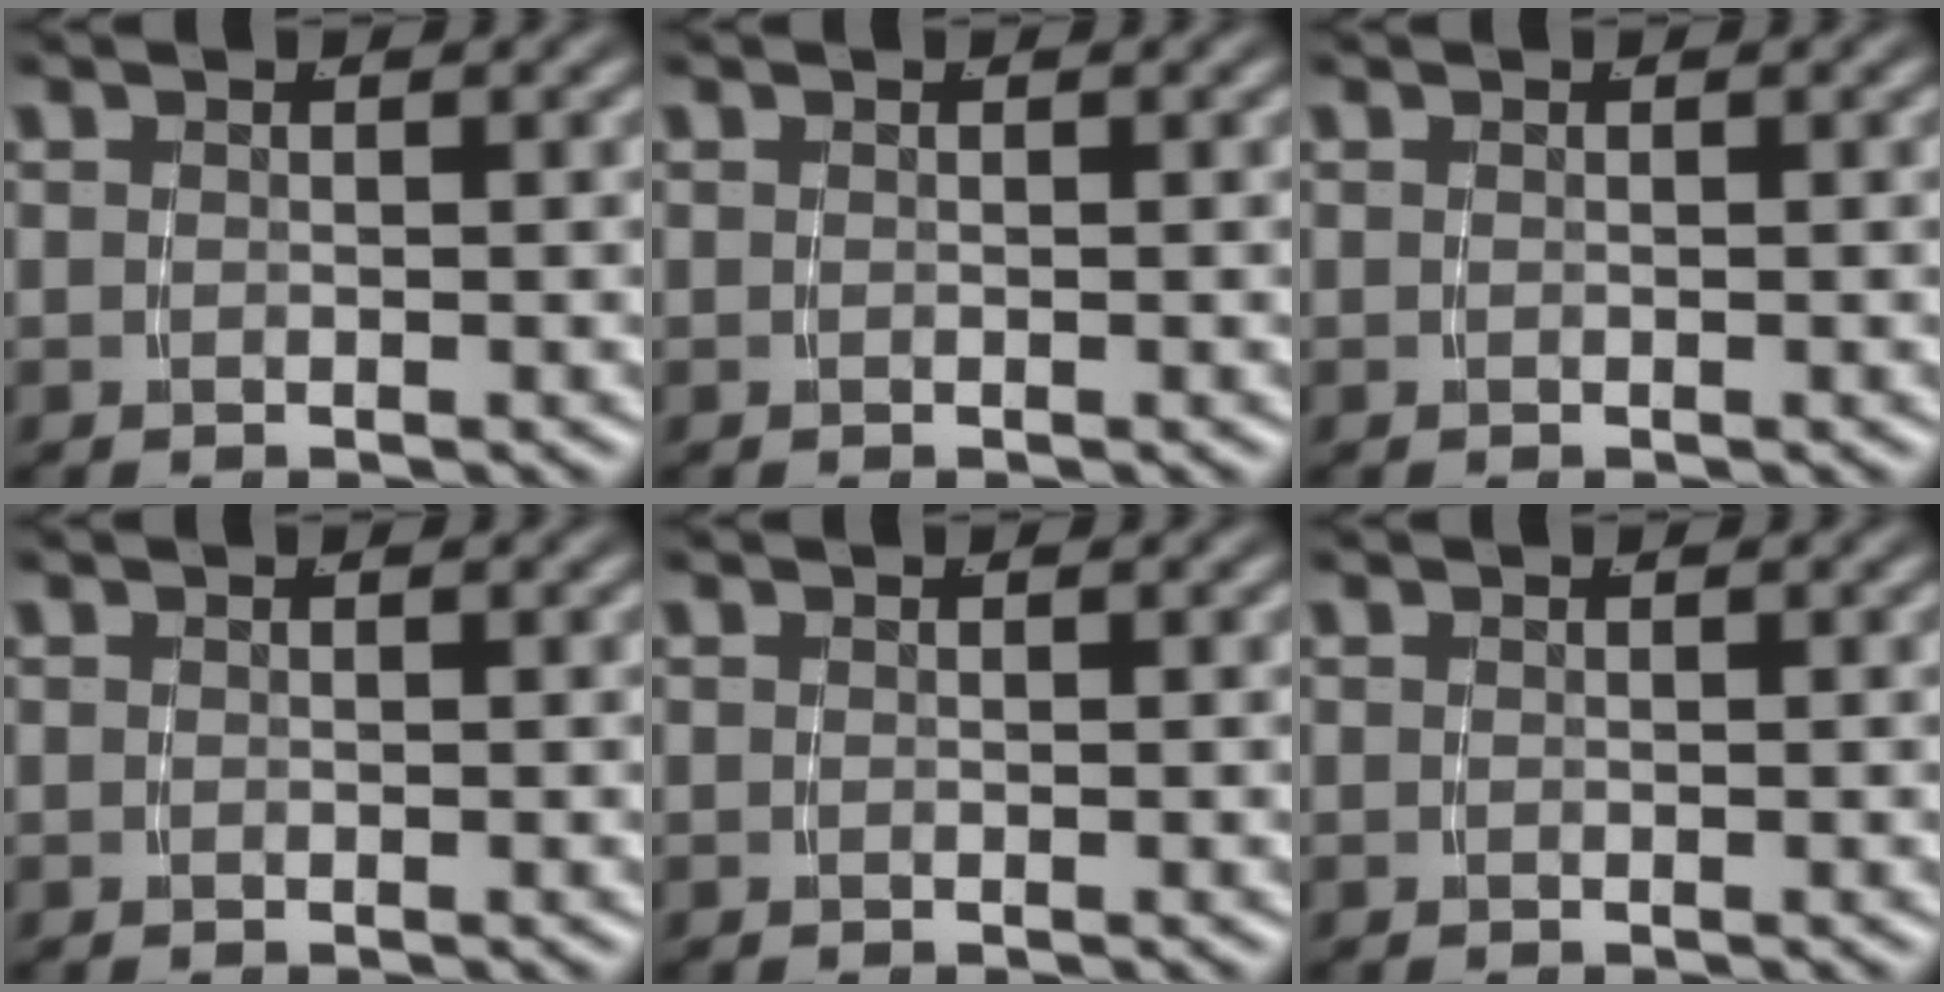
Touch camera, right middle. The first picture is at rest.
{"total": 0.0}
{"total": 0.0}
{"total": 0.0}
{"total": 0.0}
{"total": 0.0}